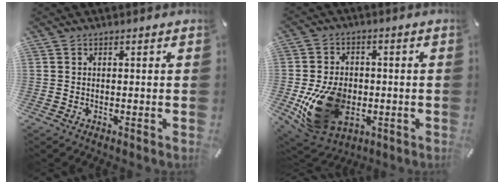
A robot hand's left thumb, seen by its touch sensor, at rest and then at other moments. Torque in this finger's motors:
{"motor_torque": [1.31, 2.17, 0.33, 0.11, 0.48]}